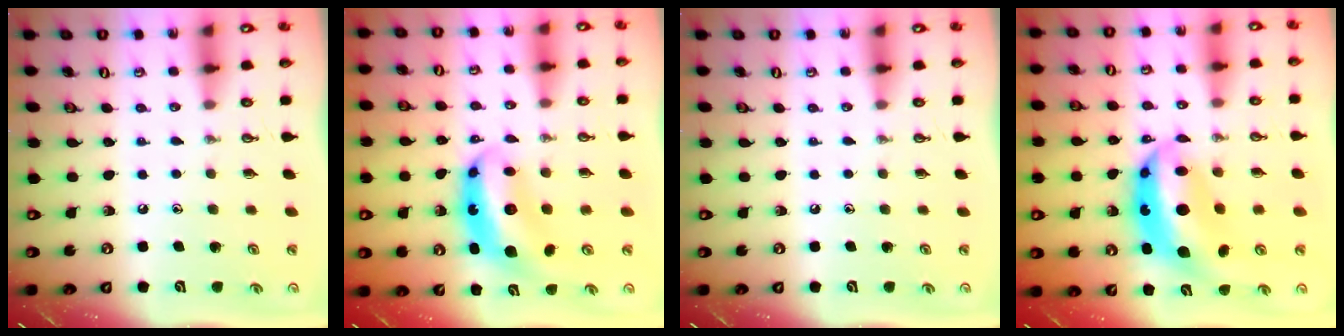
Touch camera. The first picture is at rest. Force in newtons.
{"total": 8.4, "press": 8.3, "slide": 0.9}
{"total": 0.0}
{"total": 14.1, "press": 14.1, "slide": 1.1}